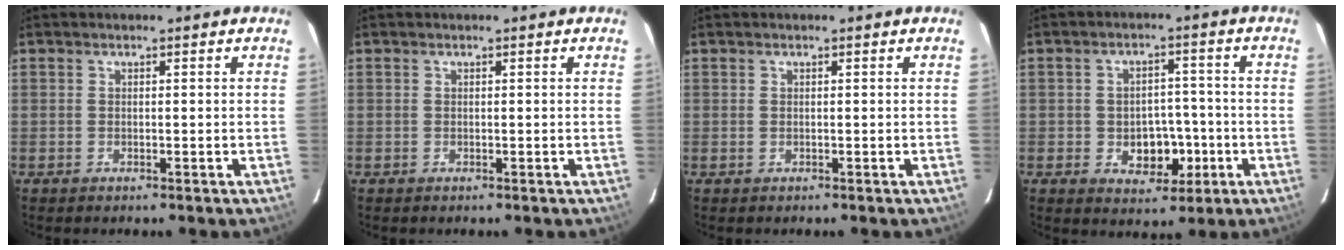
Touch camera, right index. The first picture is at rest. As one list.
[{"total": 0.0}, {"total": 0.0}, {"total": 7.1, "force": [-2.2, 5.4, 4.1], "torque": [-0.076, 0.008, -0.016]}]